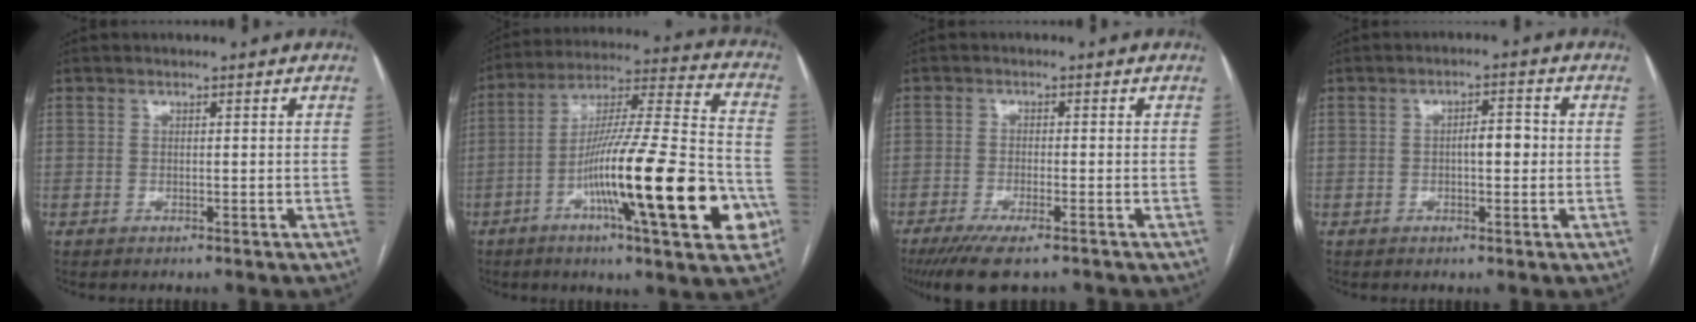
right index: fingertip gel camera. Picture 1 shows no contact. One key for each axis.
{"total": 25.2, "fx": -8.6, "fy": 2.0, "fz": 23.6, "tx": -0.345, "ty": -0.012, "tz": -0.136}
{"total": 8.1, "fx": -5.9, "fy": 1.5, "fz": 5.3, "tx": -0.086, "ty": -0.017, "tz": -0.094}
{"total": 3.4, "fx": -0.3, "fy": 1.2, "fz": 3.1, "tx": -0.050, "ty": 0.009, "tz": -0.005}